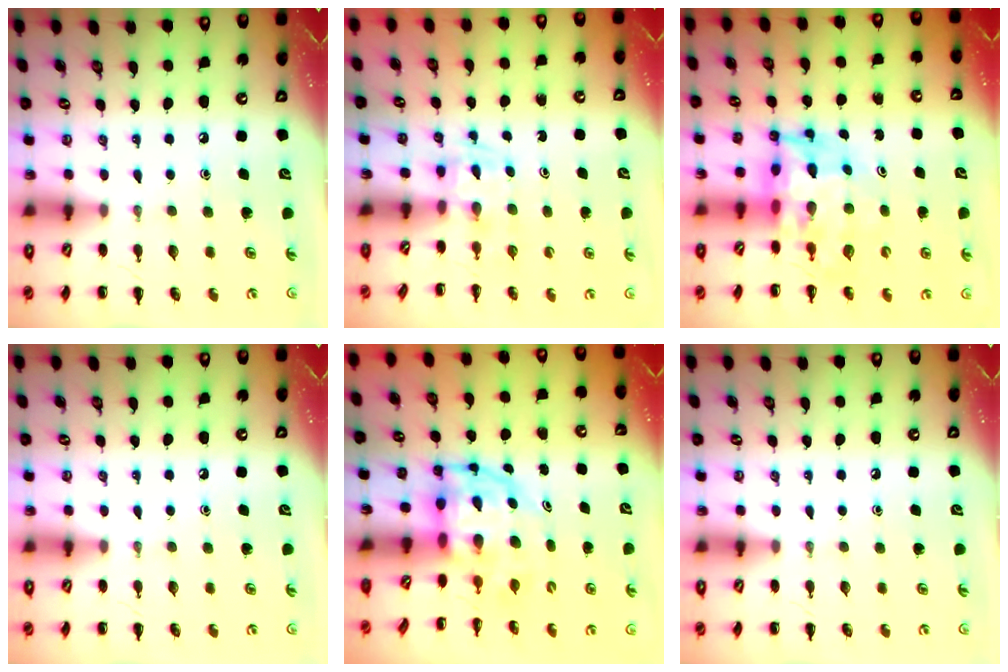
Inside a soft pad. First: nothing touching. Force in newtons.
{"total": 2.5, "press": 2.1, "slide": 1.2}
{"total": 7.2, "press": 6.8, "slide": 2.3}
{"total": 0.0}
{"total": 5.2, "press": 5.0, "slide": 1.1}
{"total": 0.0}